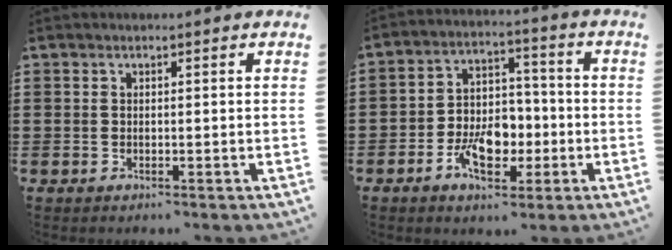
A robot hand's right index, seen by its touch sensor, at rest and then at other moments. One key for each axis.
{"total": 8.0, "fx": -3.0, "fy": 5.1, "fz": 5.4, "tx": -0.097, "ty": 0.002, "tz": -0.057}